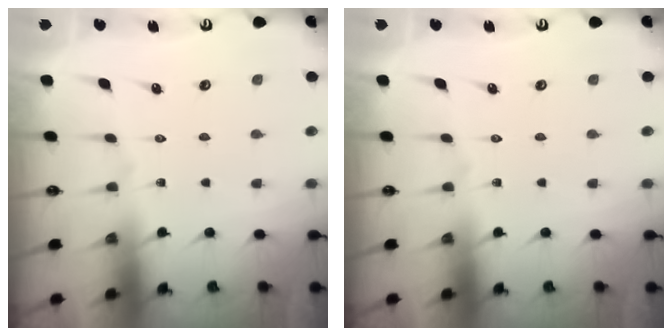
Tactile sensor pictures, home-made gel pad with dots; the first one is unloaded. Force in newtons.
{"total": 0.0}